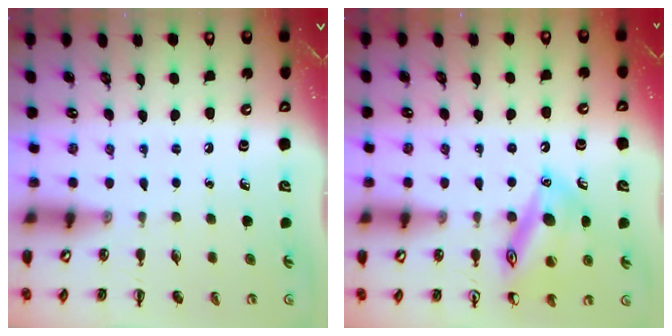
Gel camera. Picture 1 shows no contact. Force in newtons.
{"total": 16.8, "press": 16.7, "slide": 1.8}